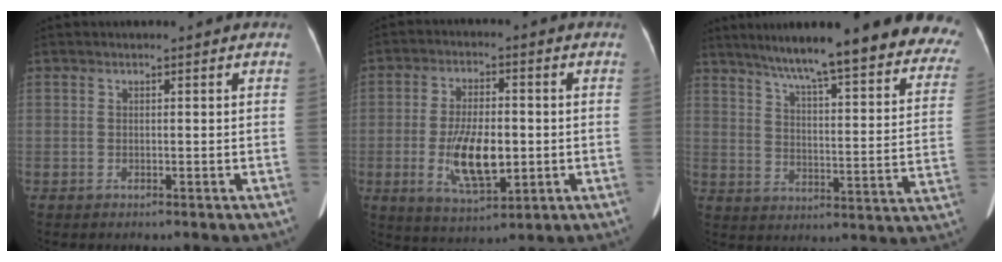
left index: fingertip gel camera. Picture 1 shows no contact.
{"total": 9.9, "force": [-1.6, 3.8, 9.0], "torque": [-0.175, -0.009, -0.023]}
{"total": 28.4, "force": [23.9, 3.7, 14.9], "torque": [-0.192, -0.047, 0.293]}